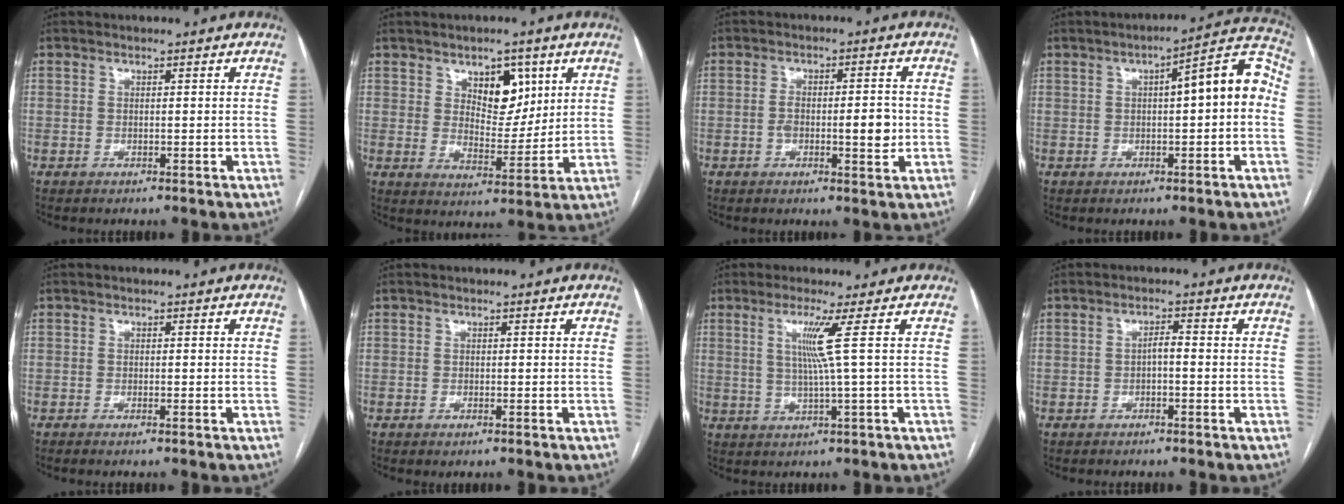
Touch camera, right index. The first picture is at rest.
{"total": 7.5, "force": [3.5, 4.1, 5.2], "torque": [-0.075, 0.001, 0.062]}
{"total": 6.2, "force": [-1.0, 1.9, 5.8], "torque": [-0.098, 0.003, -0.014]}
{"total": 9.6, "force": [0.5, 2.0, 9.4], "torque": [-0.121, 0.039, 0.004]}
{"total": 0.7, "force": [-0.5, -0.1, 0.4], "torque": [-0.009, 0.000, -0.009]}
{"total": 0.6, "force": [-0.4, 0.2, 0.5], "torque": [-0.005, -0.001, -0.004]}
{"total": 4.8, "force": [1.2, -1.9, 4.3], "torque": [-0.085, -0.008, 0.028]}
{"total": 1.2, "force": [-0.3, 0.4, 1.1], "torque": [-0.017, 0.005, -0.005]}